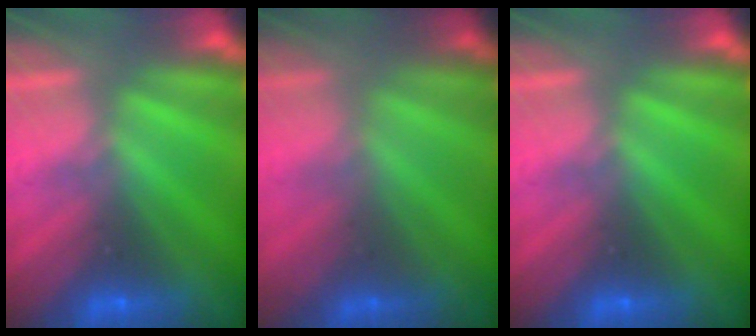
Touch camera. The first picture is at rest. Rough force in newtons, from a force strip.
{"total": 1.8}
{"total": 0.0}